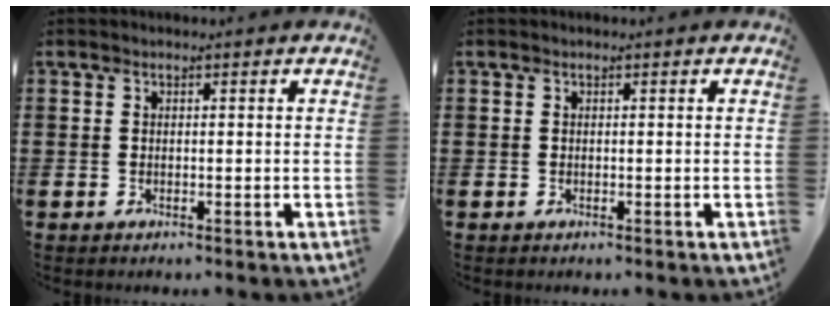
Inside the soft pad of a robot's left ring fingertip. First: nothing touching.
{"total": 0.0}